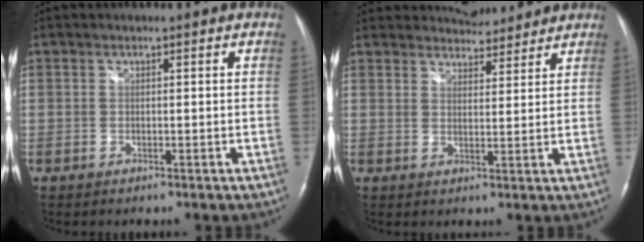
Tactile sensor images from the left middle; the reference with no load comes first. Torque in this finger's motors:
{"motor_torque": [1.59, -0.55, 0.08, 0.09]}